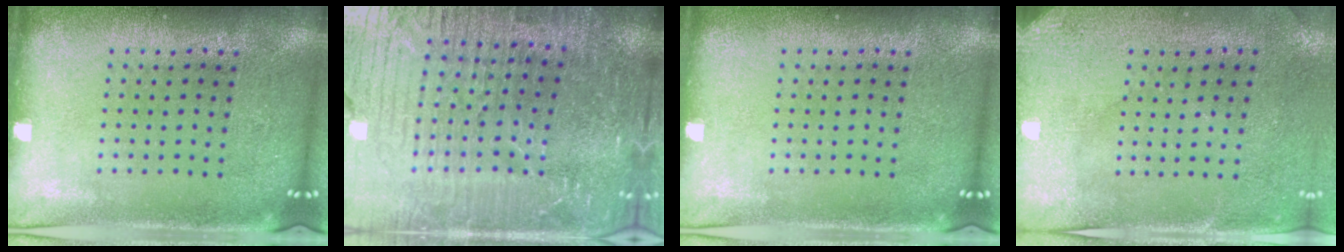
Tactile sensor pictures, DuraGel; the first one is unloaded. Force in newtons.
{"total": 5.5, "press": 5.0, "slide": 2.2}
{"total": 0.0}
{"total": 3.1, "press": 2.4, "slide": 2.0}